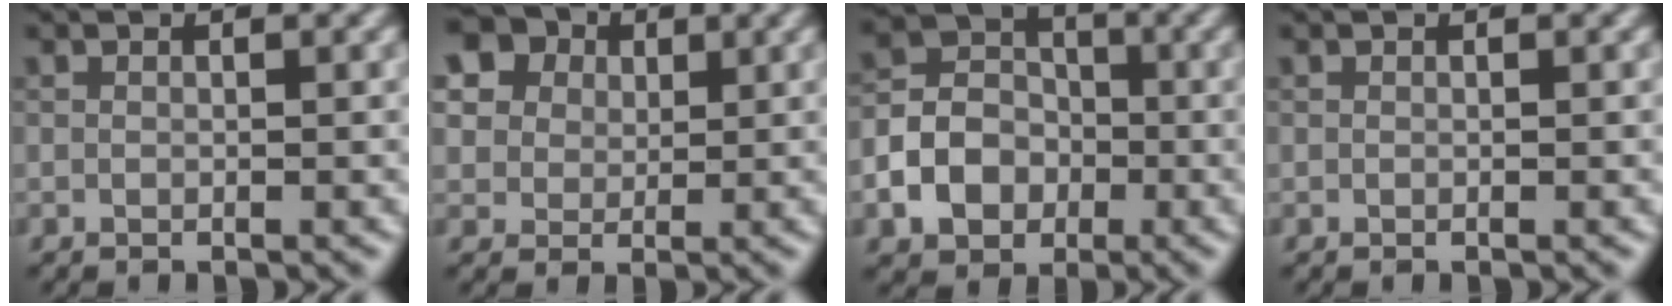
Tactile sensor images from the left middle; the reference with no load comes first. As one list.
[{"total": 11.0, "force": [5.5, 8.5, 4.3], "torque": [-0.123, 0.025, 0.087]}, {"total": 5.3, "force": [-1.9, 4.2, 2.7], "torque": [-0.049, 0.004, -0.044]}, {"total": 0.0}]